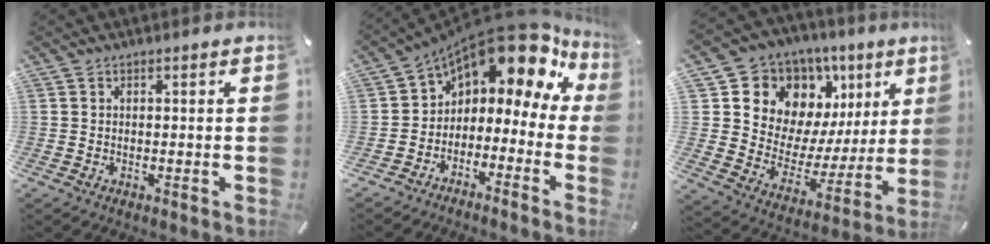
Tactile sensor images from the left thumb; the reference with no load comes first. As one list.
[{"total": 11.7, "force": [8.4, 5.0, 6.5], "torque": [-0.110, -0.075, 0.133]}, {"total": 11.5, "force": [7.0, 8.8, 2.4], "torque": [-0.033, -0.089, 0.125]}]